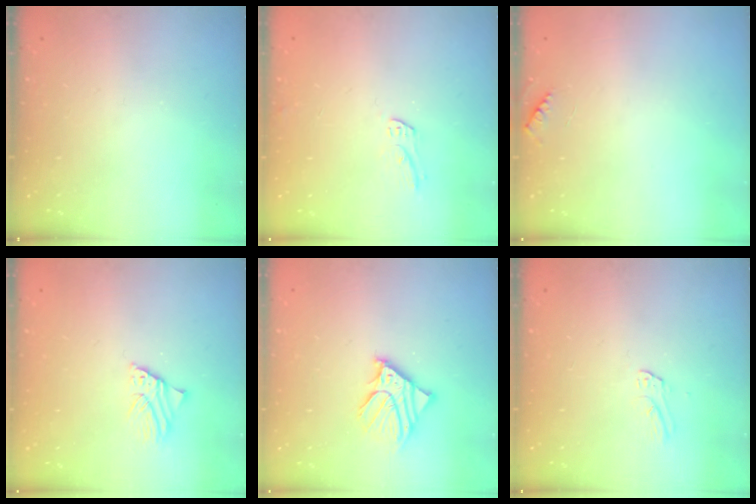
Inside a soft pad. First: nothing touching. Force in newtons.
{"total": 5.5, "press": 5.5, "slide": 0.1}
{"total": 3.4, "press": 3.4, "slide": 0.4}
{"total": 2.2, "press": 2.2, "slide": 0.3}
{"total": 9.0, "press": 8.9, "slide": 1.6}
{"total": 3.6, "press": 3.6, "slide": 0.3}